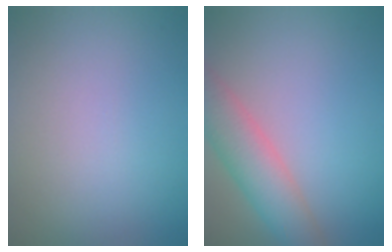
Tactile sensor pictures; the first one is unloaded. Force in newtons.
{"total": 5.4, "press": 5.3, "slide": 0.6}